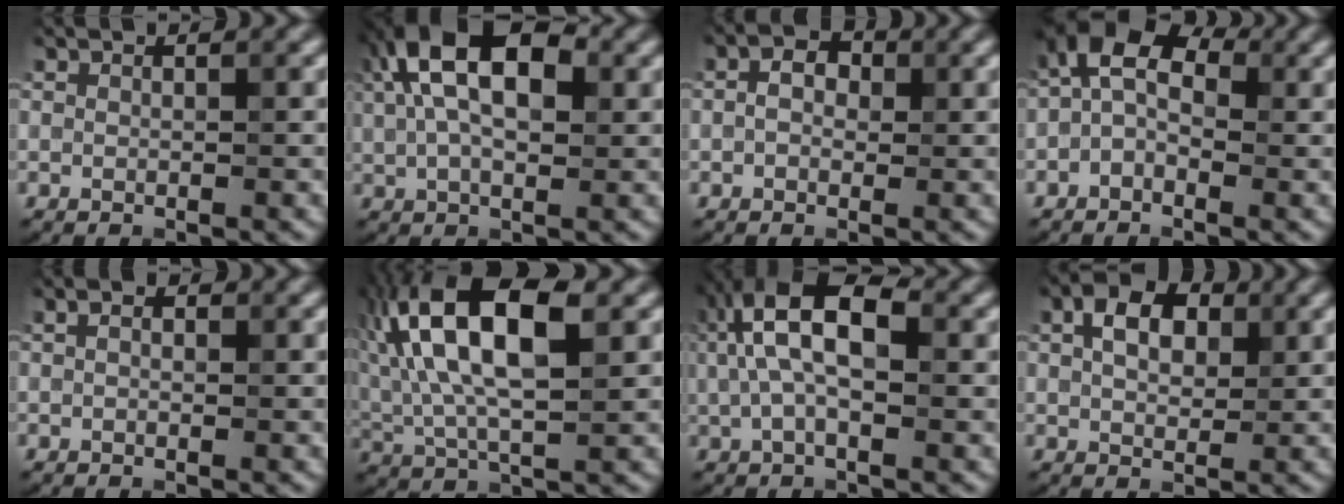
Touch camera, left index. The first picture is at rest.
{"total": 10.7, "force": [3.5, 5.8, 8.3], "torque": [-0.141, 0.030, 0.042]}
{"total": 2.4, "force": [0.1, 1.7, 1.7], "torque": [-0.023, 0.003, -0.009]}
{"total": 5.6, "force": [0.1, 3.4, 4.4], "torque": [-0.080, 0.023, -0.018]}
{"total": 1.9, "force": [0.7, 1.2, 1.2], "torque": [-0.010, 0.002, -0.014]}
{"total": 11.7, "force": [2.9, 5.3, 10.1], "torque": [-0.184, 0.022, 0.045]}
{"total": 7.4, "force": [1.6, 3.3, 6.4], "torque": [-0.120, 0.016, 0.022]}
{"total": 4.3, "force": [1.3, 2.8, 3.0], "torque": [-0.054, 0.007, 0.018]}